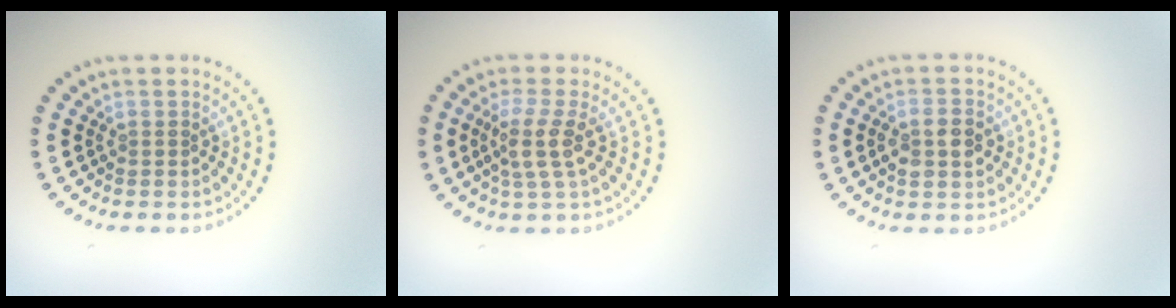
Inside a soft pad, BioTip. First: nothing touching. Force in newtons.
{"total": 2.9, "press": 2.3, "slide": 1.8}
{"total": 2.4, "press": 2.4, "slide": 0.2}